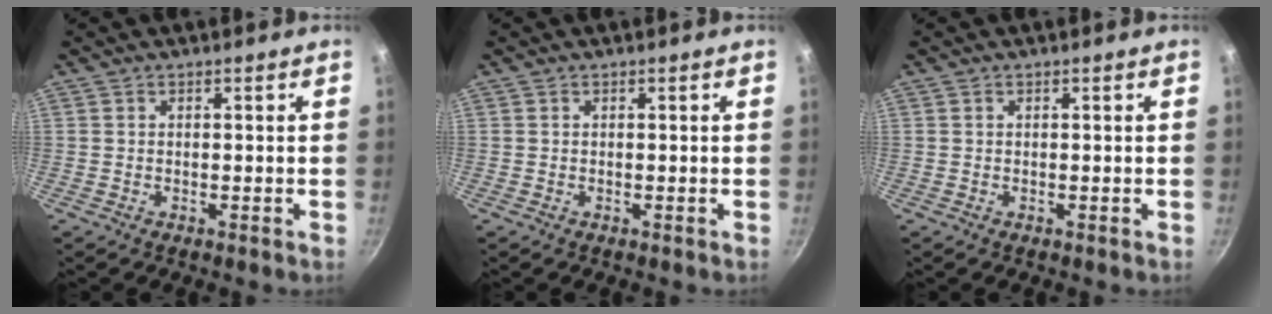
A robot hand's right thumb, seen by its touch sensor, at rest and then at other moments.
{"total": 0.0}
{"total": 0.0}